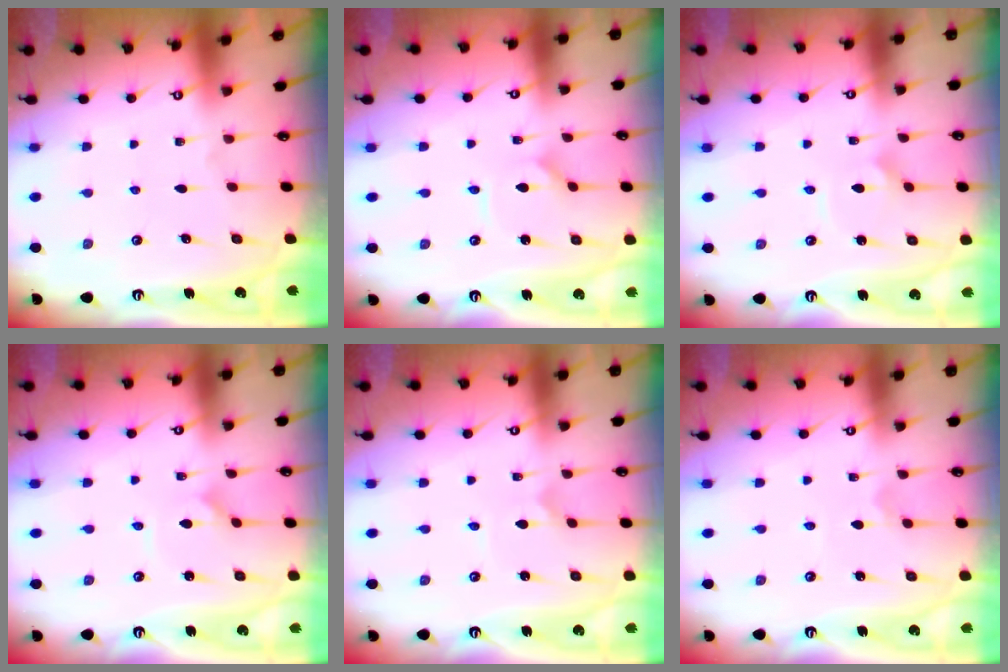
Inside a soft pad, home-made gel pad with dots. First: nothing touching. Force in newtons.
{"total": 0.9, "press": 0.9, "slide": 0.0}
{"total": 2.2, "press": 2.2, "slide": 0.1}
{"total": 2.3, "press": 2.3, "slide": 0.2}
{"total": 0.0}
{"total": 1.4, "press": 1.4, "slide": 0.1}